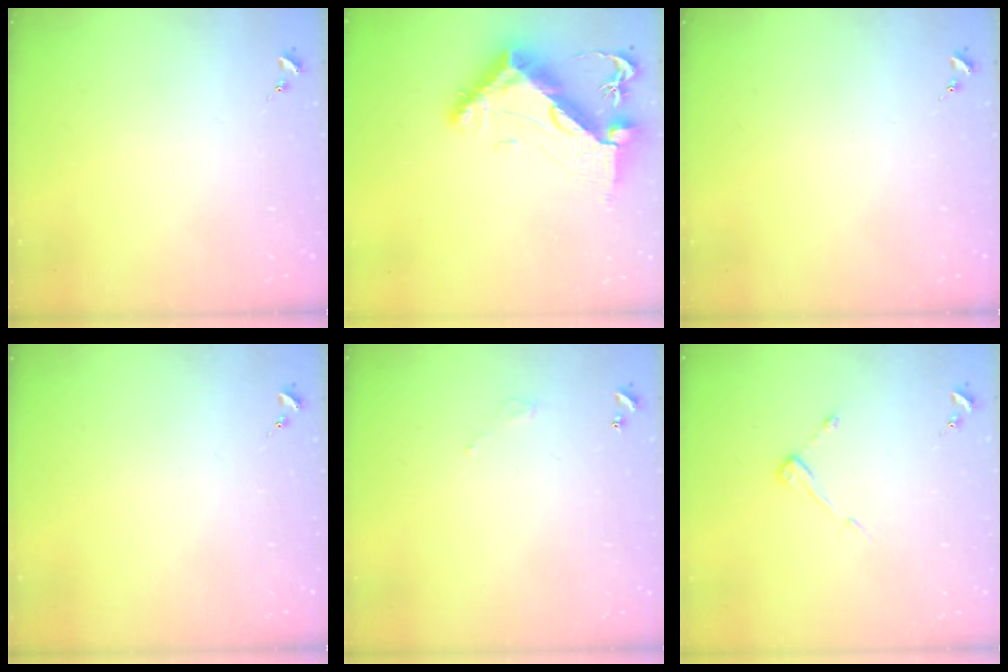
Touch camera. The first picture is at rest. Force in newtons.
{"total": 11.4, "press": 11.4, "slide": 1.2}
{"total": 0.0}
{"total": 0.0}
{"total": 3.0, "press": 3.0, "slide": 0.2}
{"total": 4.7, "press": 4.7, "slide": 0.4}